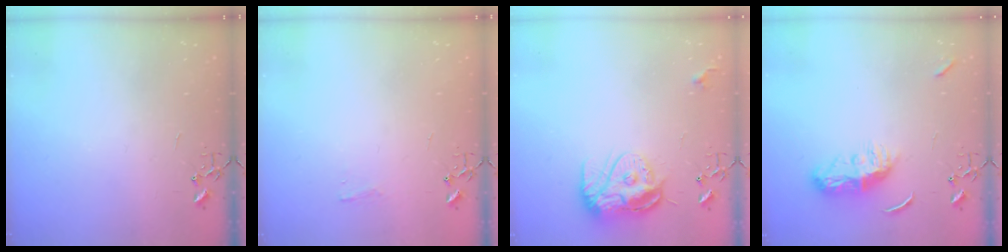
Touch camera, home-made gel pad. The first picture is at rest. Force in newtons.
{"total": 3.7, "press": 3.6, "slide": 0.6}
{"total": 12.4, "press": 12.4, "slide": 1.4}
{"total": 9.1, "press": 9.1, "slide": 0.8}